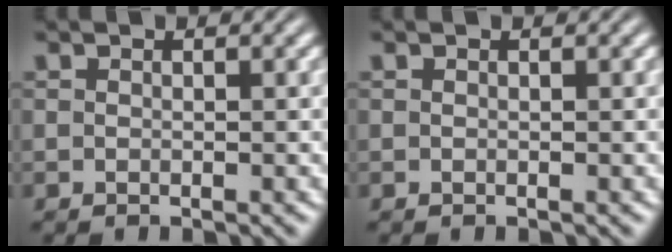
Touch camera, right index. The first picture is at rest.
{"total": 0.0}